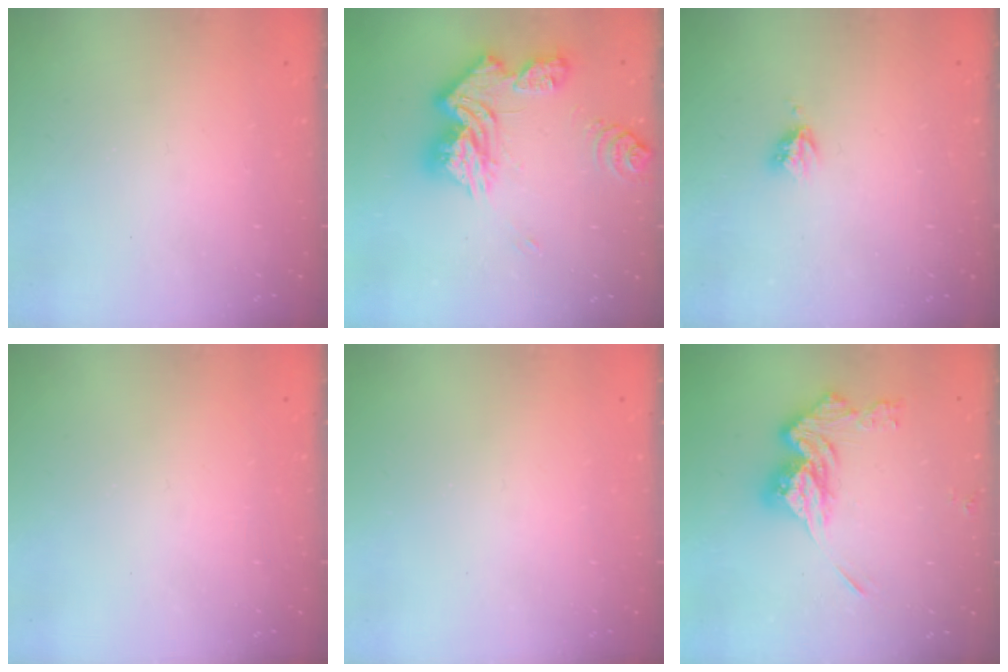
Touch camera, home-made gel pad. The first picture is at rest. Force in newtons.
{"total": 18.7, "press": 18.6, "slide": 1.9}
{"total": 3.4, "press": 3.3, "slide": 0.5}
{"total": 0.0}
{"total": 0.0}
{"total": 14.5, "press": 14.5, "slide": 0.8}